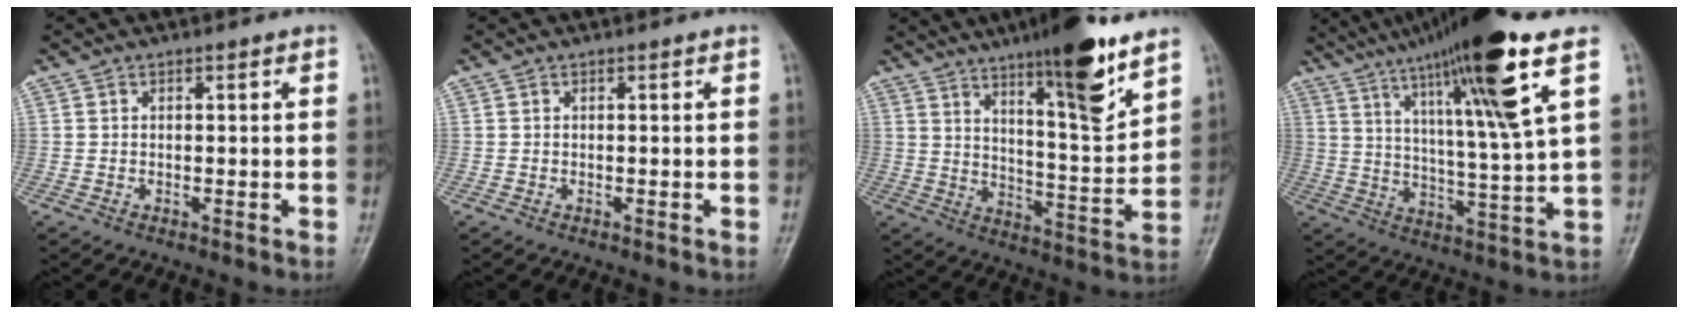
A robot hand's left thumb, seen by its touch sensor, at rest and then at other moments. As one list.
[{"total": 0.0}, {"total": 16.8, "force": [10.9, 3.1, 12.4], "torque": [-0.171, -0.067, 0.176]}, {"total": 20.5, "force": [11.2, 1.0, 17.1], "torque": [-0.277, -0.034, 0.185]}]